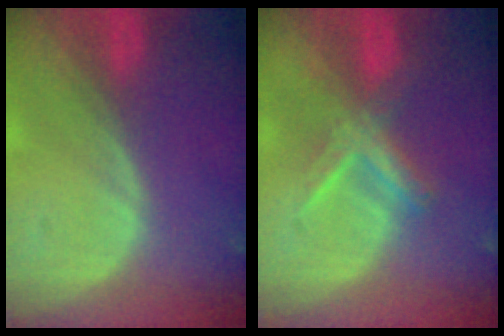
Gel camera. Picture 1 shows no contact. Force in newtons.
{"total": 5.6, "press": 5.6, "slide": 0.1}